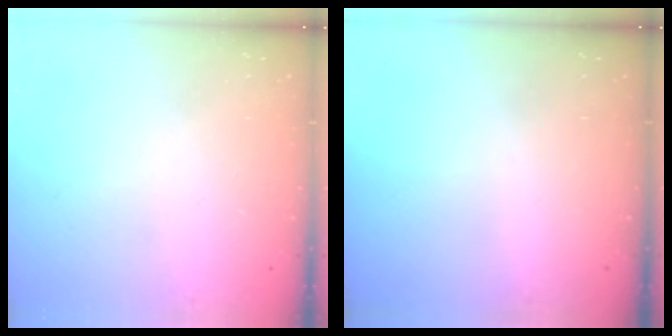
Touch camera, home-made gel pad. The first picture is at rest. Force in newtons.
{"total": 0.0}